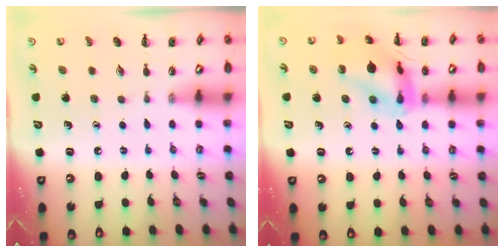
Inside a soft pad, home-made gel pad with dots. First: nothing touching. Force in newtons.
{"total": 13.9, "press": 13.8, "slide": 1.5}